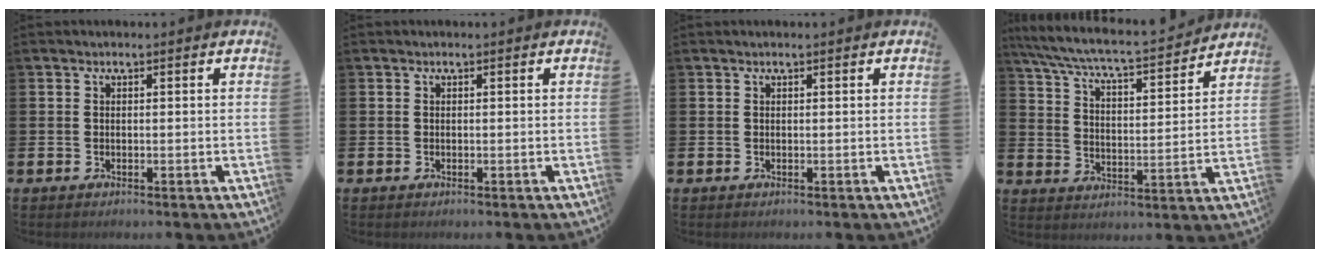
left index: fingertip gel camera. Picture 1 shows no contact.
{"total": 0.0}
{"total": 0.0}
{"total": 6.7, "force": [6.2, 0.4, 2.4], "torque": [-0.077, -0.050, 0.102]}